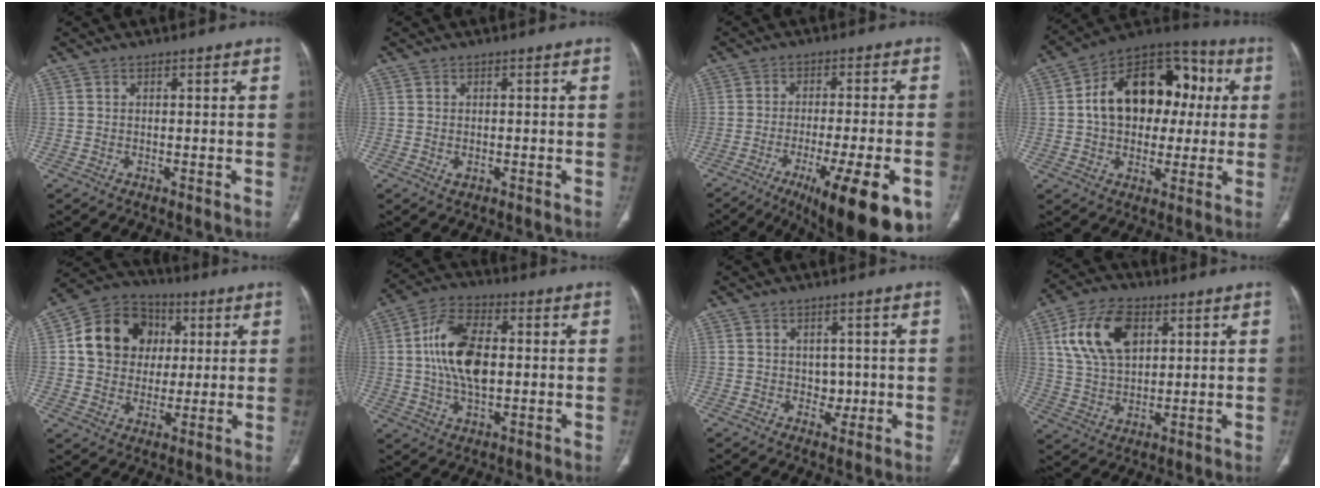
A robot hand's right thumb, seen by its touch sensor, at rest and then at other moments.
{"total": 1.3, "force": [-0.3, 0.8, 0.9], "torque": [-0.015, 0.001, 0.000]}
{"total": 17.7, "force": [-9.0, 3.8, 14.7], "torque": [-0.171, 0.008, -0.129]}
{"total": 21.2, "force": [2.6, 14.6, 15.1], "torque": [-0.197, 0.034, 0.037]}
{"total": 14.9, "force": [3.0, 12.7, 7.2], "torque": [-0.098, 0.009, 0.047]}
{"total": 13.8, "force": [1.0, 7.5, 11.5], "torque": [-0.215, 0.013, 0.017]}
{"total": 2.8, "force": [0.1, 2.3, 1.5], "torque": [-0.003, 0.001, 0.003]}
{"total": 14.2, "force": [5.0, 8.5, 10.2], "torque": [-0.179, -0.005, 0.098]}